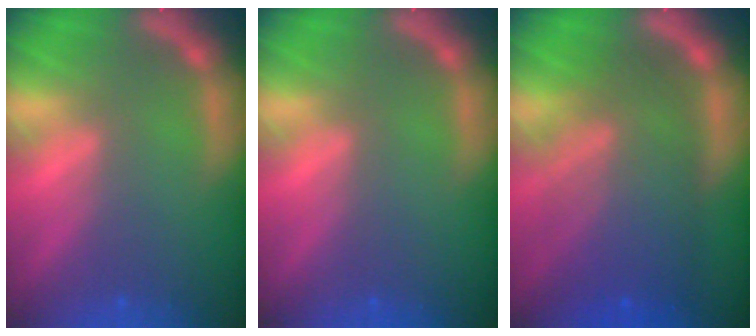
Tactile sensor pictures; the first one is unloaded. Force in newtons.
{"total": 0.0}
{"total": 9.5}